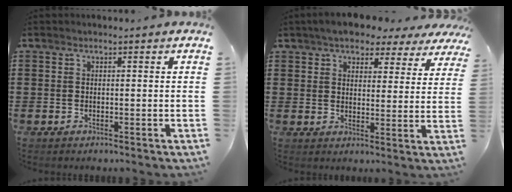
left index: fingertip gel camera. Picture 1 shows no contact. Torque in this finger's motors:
{"motor_torque": [2.14, 0.00, 1.05, 0.21]}